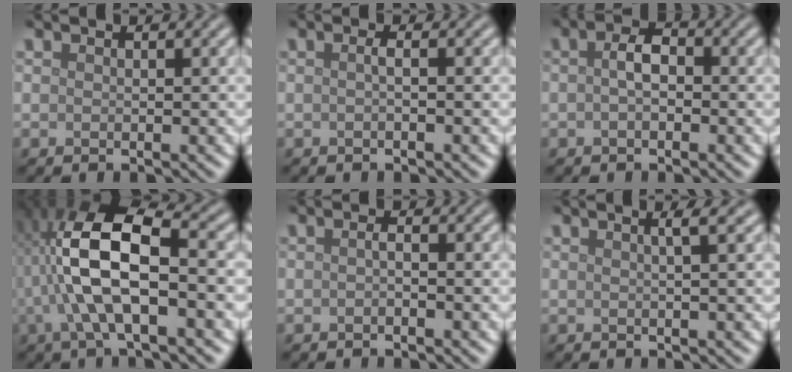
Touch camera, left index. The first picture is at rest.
{"total": 0.9, "force": [0.0, 0.2, 0.9], "torque": [-0.014, 0.000, -0.004]}
{"total": 2.1, "force": [-0.2, 1.0, 1.8], "torque": [-0.036, 0.007, -0.008]}
{"total": 9.5, "force": [-0.6, 3.3, 8.9], "torque": [-0.178, 0.018, -0.015]}
{"total": 0.8, "force": [-0.3, 0.1, 0.7], "torque": [-0.014, 0.001, -0.007]}
{"total": 2.1, "force": [0.8, 0.6, 1.8], "torque": [-0.025, 0.007, 0.000]}